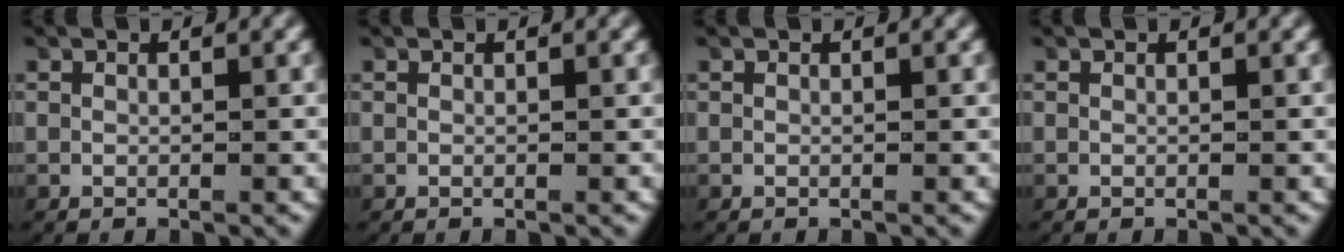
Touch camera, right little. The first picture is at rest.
{"total": 0.0}
{"total": 0.0}
{"total": 0.0}